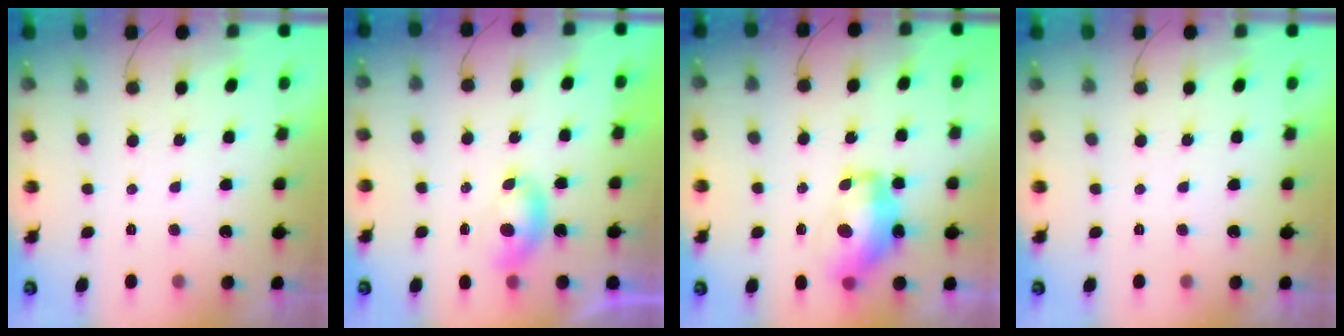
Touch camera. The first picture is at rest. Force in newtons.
{"total": 4.5, "press": 4.5, "slide": 0.6}
{"total": 12.6, "press": 12.6, "slide": 1.3}
{"total": 0.0}